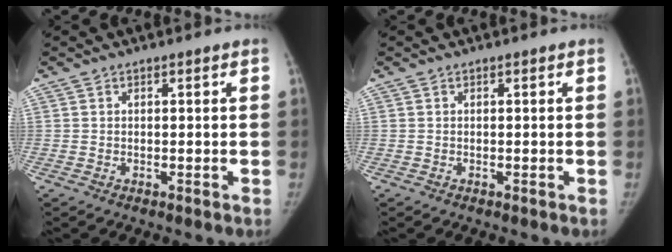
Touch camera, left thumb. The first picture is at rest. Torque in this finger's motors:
{"motor_torque": [0.09, 0.00, 0.00, 0.00, 0.01]}